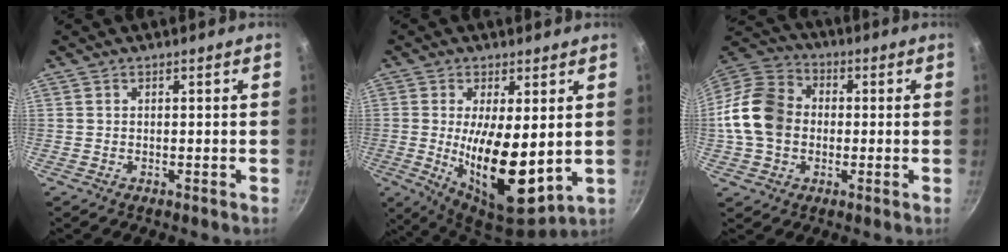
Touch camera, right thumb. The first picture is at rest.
{"total": 15.1, "force": [0.1, 5.9, 13.9], "torque": [-0.223, -0.031, 0.013]}
{"total": 12.9, "force": [-0.5, 10.7, 7.2], "torque": [-0.107, 0.024, -0.026]}